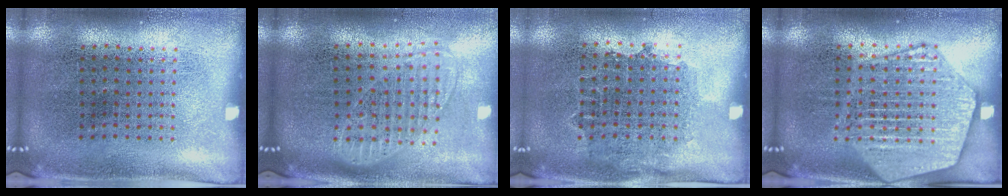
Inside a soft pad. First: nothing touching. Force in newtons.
{"total": 1.7, "press": 1.4, "slide": 1.0}
{"total": 0.8, "press": 0.7, "slide": 0.4}
{"total": 3.8, "press": 3.7, "slide": 0.5}